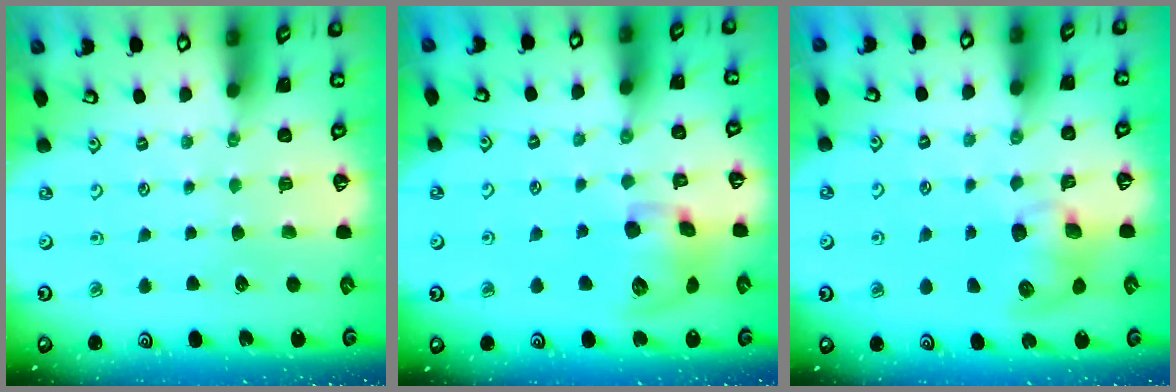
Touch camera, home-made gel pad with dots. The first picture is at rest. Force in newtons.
{"total": 13.4, "press": 13.2, "slide": 2.0}
{"total": 9.4, "press": 9.3, "slide": 0.8}